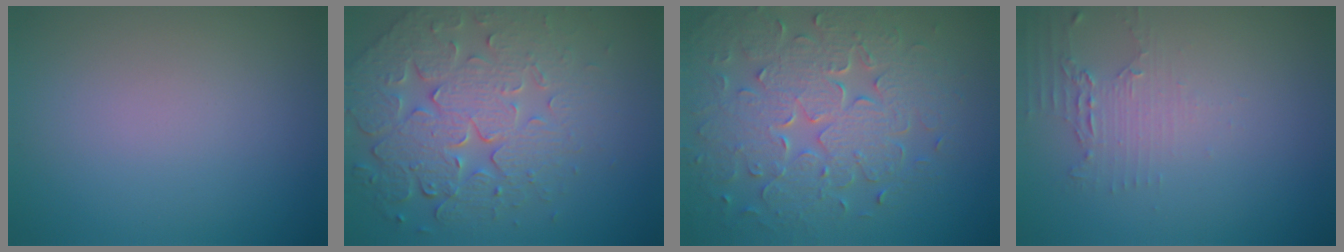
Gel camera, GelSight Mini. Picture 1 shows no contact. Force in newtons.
{"total": 8.0, "press": 5.7, "slide": 5.5}
{"total": 8.0, "press": 5.8, "slide": 5.5}
{"total": 2.3, "press": 1.7, "slide": 1.5}